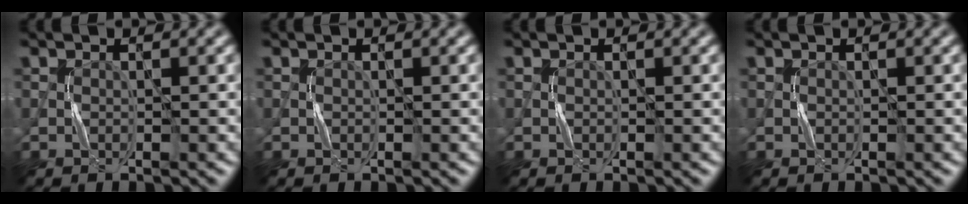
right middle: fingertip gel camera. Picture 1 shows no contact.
{"total": 0.0}
{"total": 0.0}
{"total": 0.0}